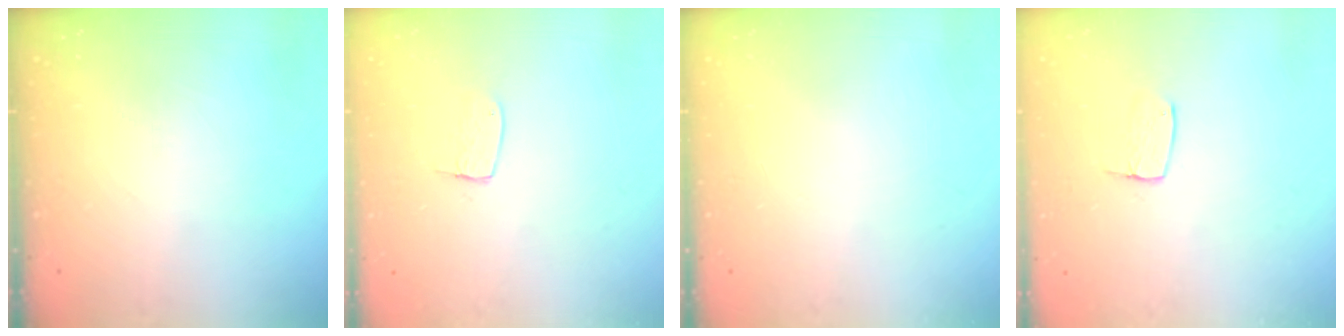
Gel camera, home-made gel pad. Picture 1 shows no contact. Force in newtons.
{"total": 5.2, "press": 5.2, "slide": 0.3}
{"total": 0.0}
{"total": 6.5, "press": 6.5, "slide": 0.4}